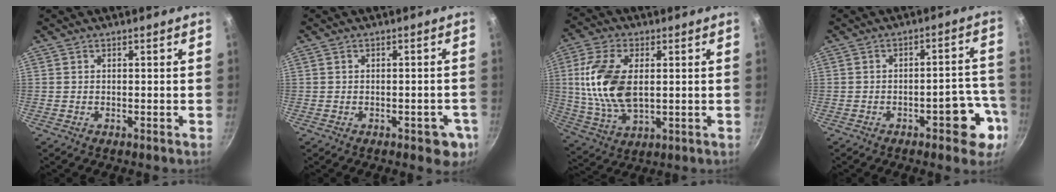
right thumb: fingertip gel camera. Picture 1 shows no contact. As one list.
[{"total": 5.5, "force": [-1.9, 3.0, 4.2], "torque": [-0.018, 0.016, -0.016]}, {"total": 14.7, "force": [1.8, 8.2, 12.0], "torque": [-0.230, -0.005, 0.036]}, {"total": 9.1, "force": [-4.2, 3.9, 7.1], "torque": [-0.059, 0.045, -0.047]}]